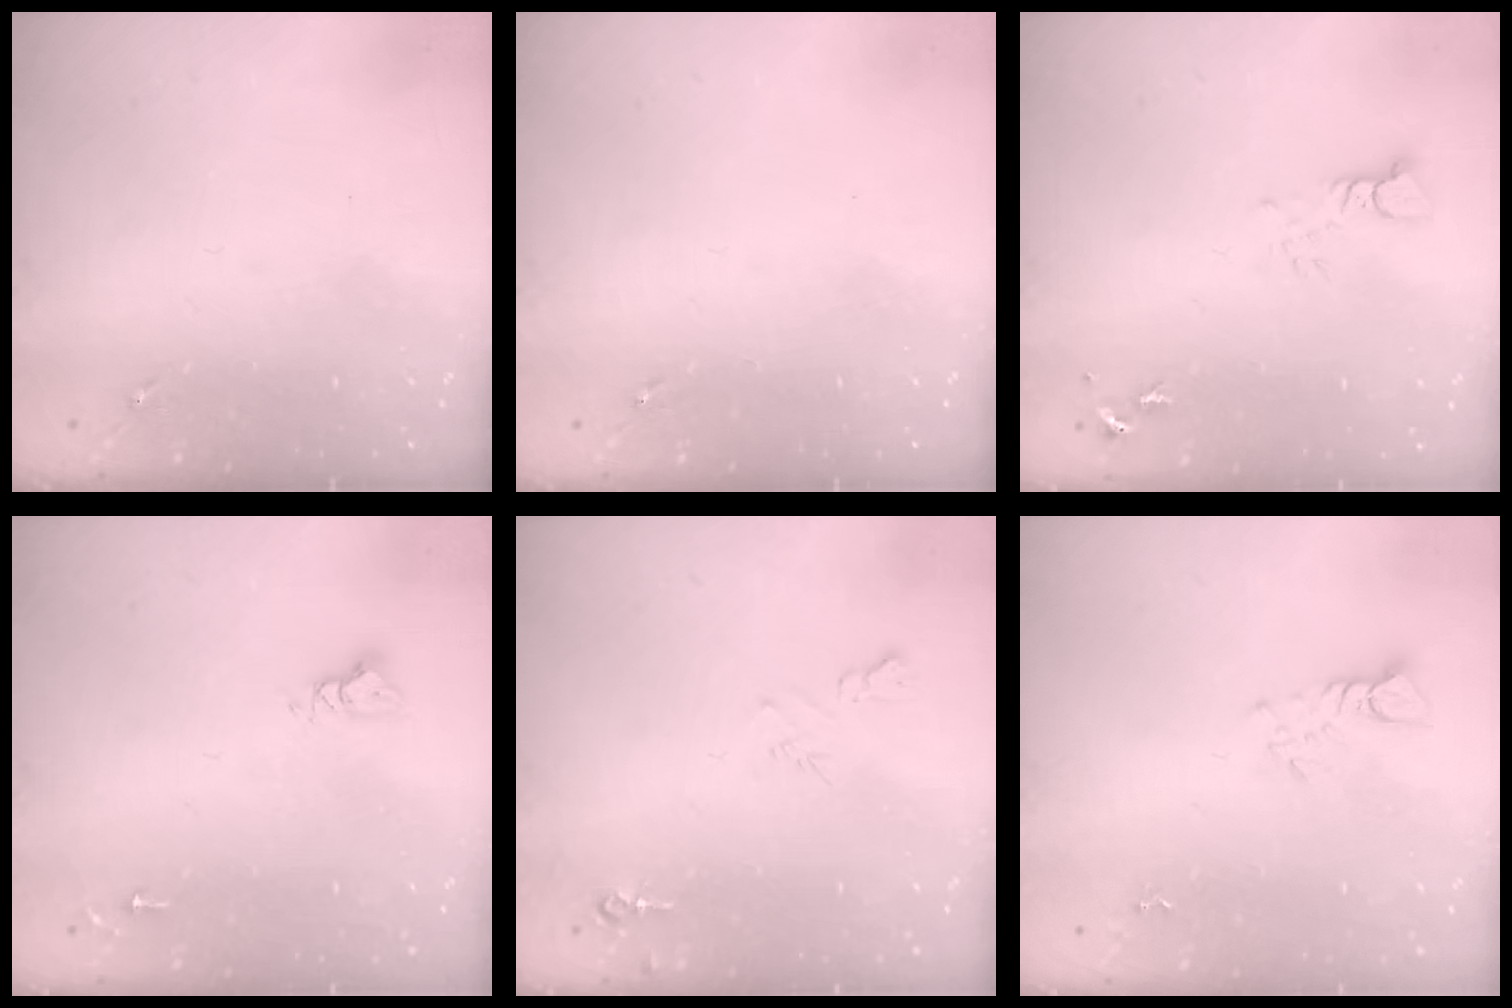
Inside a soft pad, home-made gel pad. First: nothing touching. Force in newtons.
{"total": 0.0}
{"total": 3.3, "press": 3.3, "slide": 0.3}
{"total": 4.9, "press": 4.9, "slide": 0.3}
{"total": 6.4, "press": 6.3, "slide": 1.2}
{"total": 3.5, "press": 3.5, "slide": 0.3}